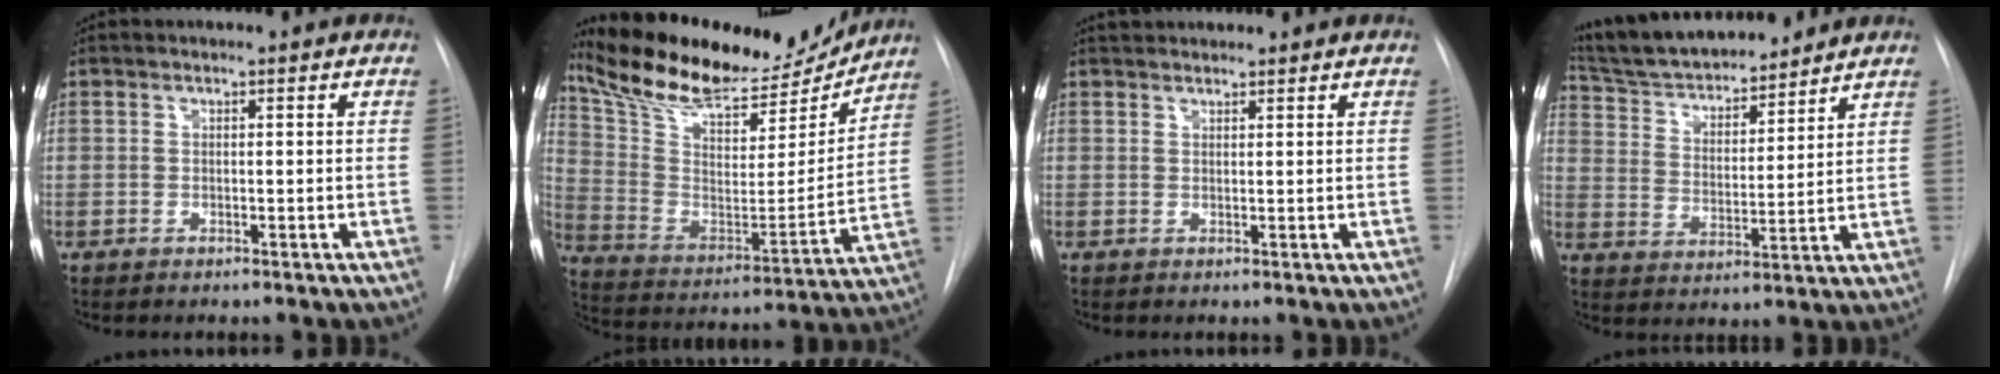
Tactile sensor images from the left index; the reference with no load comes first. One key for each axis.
{"total": 22.6, "fx": 20.3, "fy": 5.5, "fz": 8.1, "tx": -0.149, "ty": -0.017, "tz": 0.323}
{"total": 3.4, "fx": 3.2, "fy": 0.8, "fz": 0.9, "tx": -0.013, "ty": 0.033, "tz": 0.048}
{"total": 16.1, "fx": 14.5, "fy": 3.2, "fz": 6.0, "tx": -0.103, "ty": 0.016, "tz": 0.248}